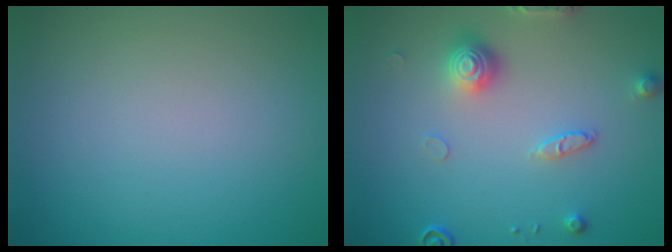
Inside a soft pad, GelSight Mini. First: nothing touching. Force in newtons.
{"total": 3.1, "press": 3.0, "slide": 0.9}